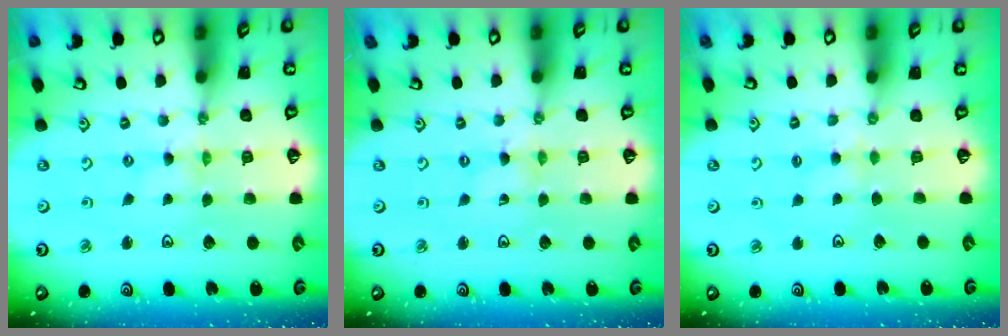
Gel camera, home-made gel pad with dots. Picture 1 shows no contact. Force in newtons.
{"total": 0.0}
{"total": 2.9, "press": 2.8, "slide": 0.3}